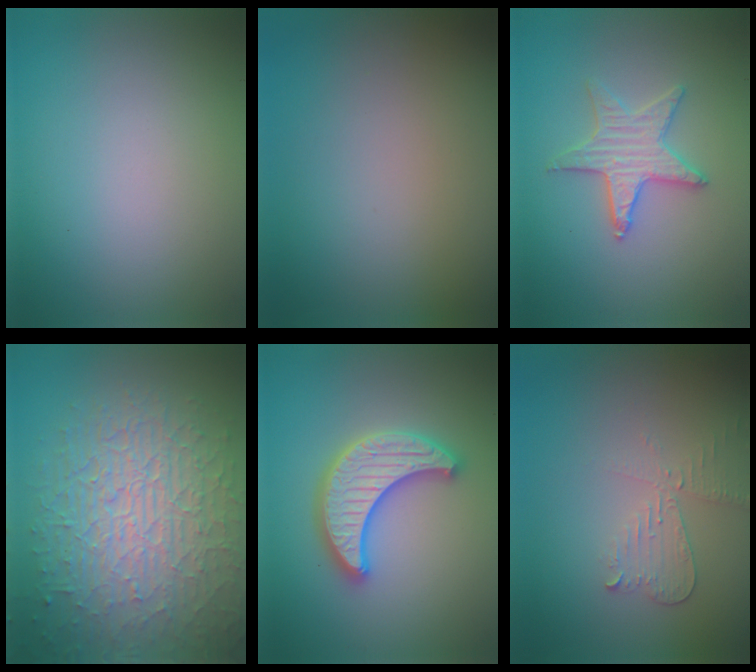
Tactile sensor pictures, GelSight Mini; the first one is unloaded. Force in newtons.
{"total": 0.0}
{"total": 3.1, "press": 3.1, "slide": 0.5}
{"total": 10.5, "press": 6.7, "slide": 8.1}
{"total": 5.3, "press": 5.2, "slide": 0.9}
{"total": 2.4, "press": 2.4, "slide": 0.5}